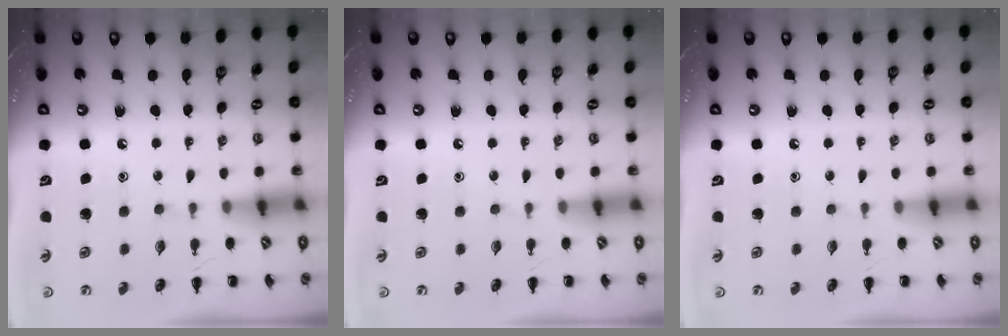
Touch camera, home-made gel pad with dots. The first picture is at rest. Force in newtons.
{"total": 0.0}
{"total": 0.0}